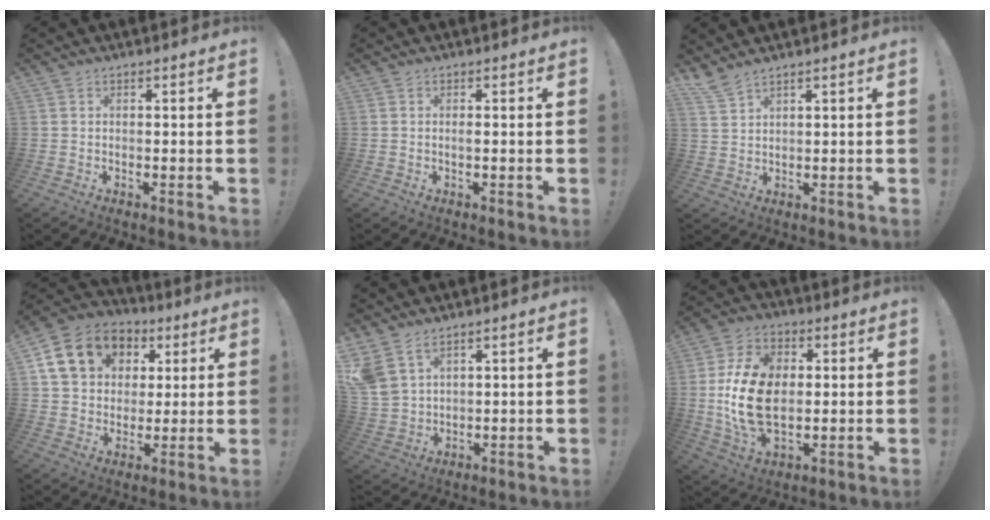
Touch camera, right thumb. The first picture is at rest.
{"total": 0.6, "force": [-0.2, 0.1, 0.5], "torque": [-0.013, 0.001, -0.002]}
{"total": 4.0, "force": [3.4, 0.4, 2.0], "torque": [-0.047, -0.016, 0.064]}
{"total": 16.4, "force": [6.2, 13.1, 7.7], "torque": [-0.106, -0.016, 0.131]}
{"total": 6.6, "force": [4.7, 3.5, 3.1], "torque": [-0.076, -0.017, 0.097]}
{"total": 18.2, "force": [0.2, 12.2, 13.5], "torque": [-0.261, 0.008, 0.007]}